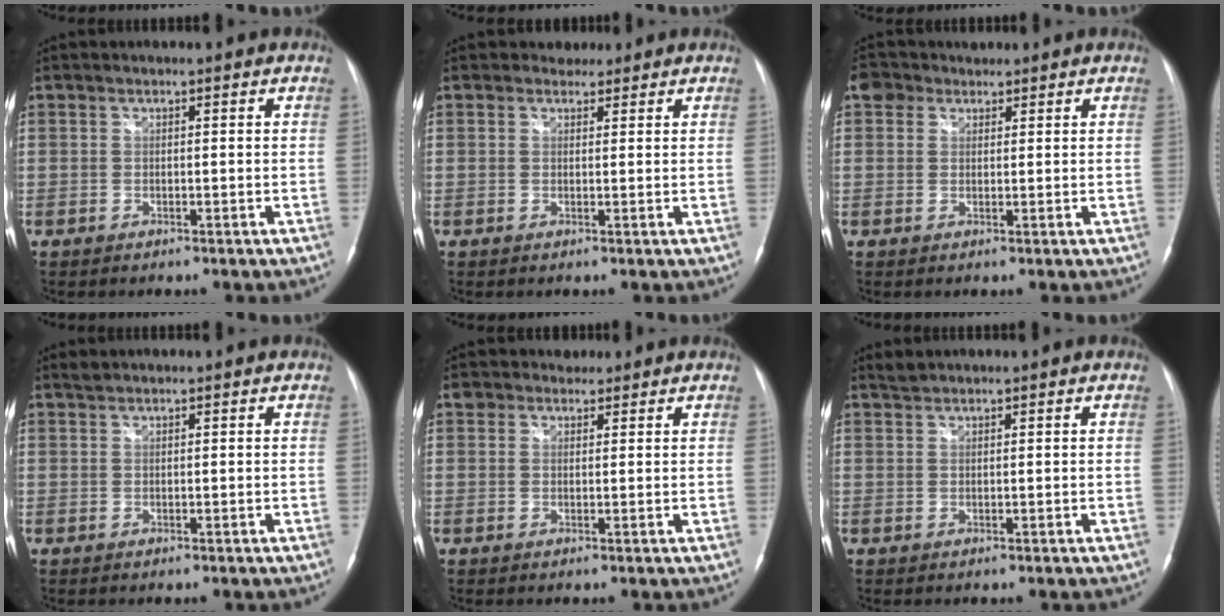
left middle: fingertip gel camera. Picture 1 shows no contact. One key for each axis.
{"total": 1.7, "fx": 1.4, "fy": 1.0, "fz": -0.2, "tx": 0.005, "ty": 0.007, "tz": 0.017}
{"total": 3.1, "fx": 2.0, "fy": 2.4, "fz": 0.5, "tx": -0.015, "ty": 0.027, "tz": 0.034}
{"total": 0.6, "fx": 0.6, "fy": 0.0, "fz": 0.0, "tx": -0.005, "ty": 0.008, "tz": 0.015}
{"total": 2.1, "fx": 1.5, "fy": 1.4, "fz": -0.3, "tx": 0.011, "ty": 0.012, "tz": 0.019}
{"total": 1.0, "fx": 1.0, "fy": 0.0, "fz": 0.1, "tx": -0.005, "ty": 0.008, "tz": 0.025}